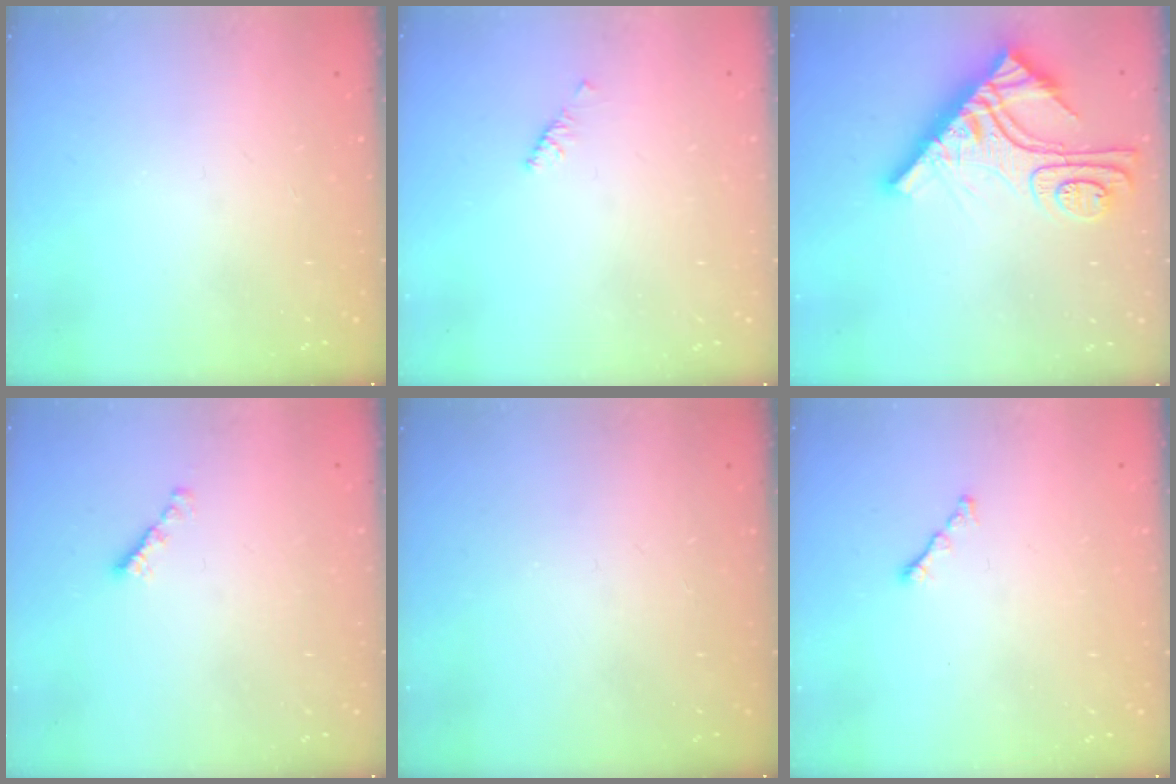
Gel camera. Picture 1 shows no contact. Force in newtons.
{"total": 2.1, "press": 2.0, "slide": 0.6}
{"total": 15.2, "press": 15.1, "slide": 1.4}
{"total": 2.2, "press": 2.1, "slide": 0.7}
{"total": 0.0}
{"total": 1.2, "press": 1.1, "slide": 0.5}